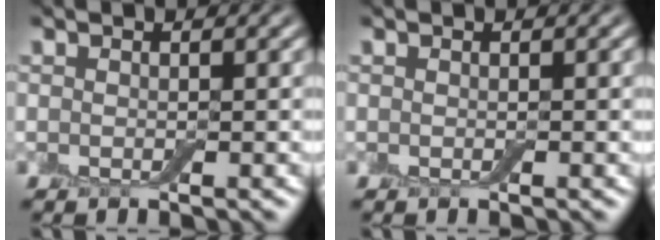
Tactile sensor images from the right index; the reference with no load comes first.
{"total": 0.0}